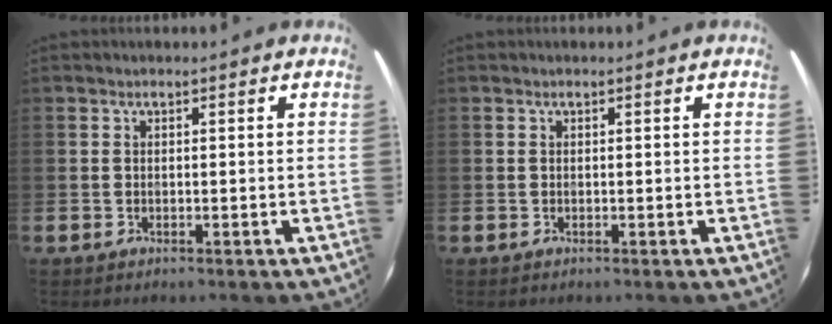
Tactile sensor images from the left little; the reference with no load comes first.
{"total": 0.0}